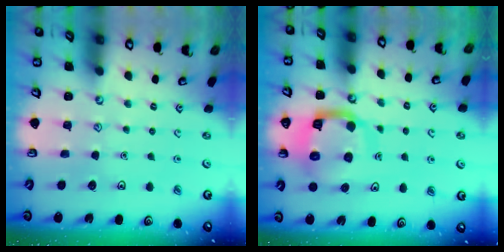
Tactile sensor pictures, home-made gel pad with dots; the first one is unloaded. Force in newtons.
{"total": 12.4, "press": 12.3, "slide": 1.4}